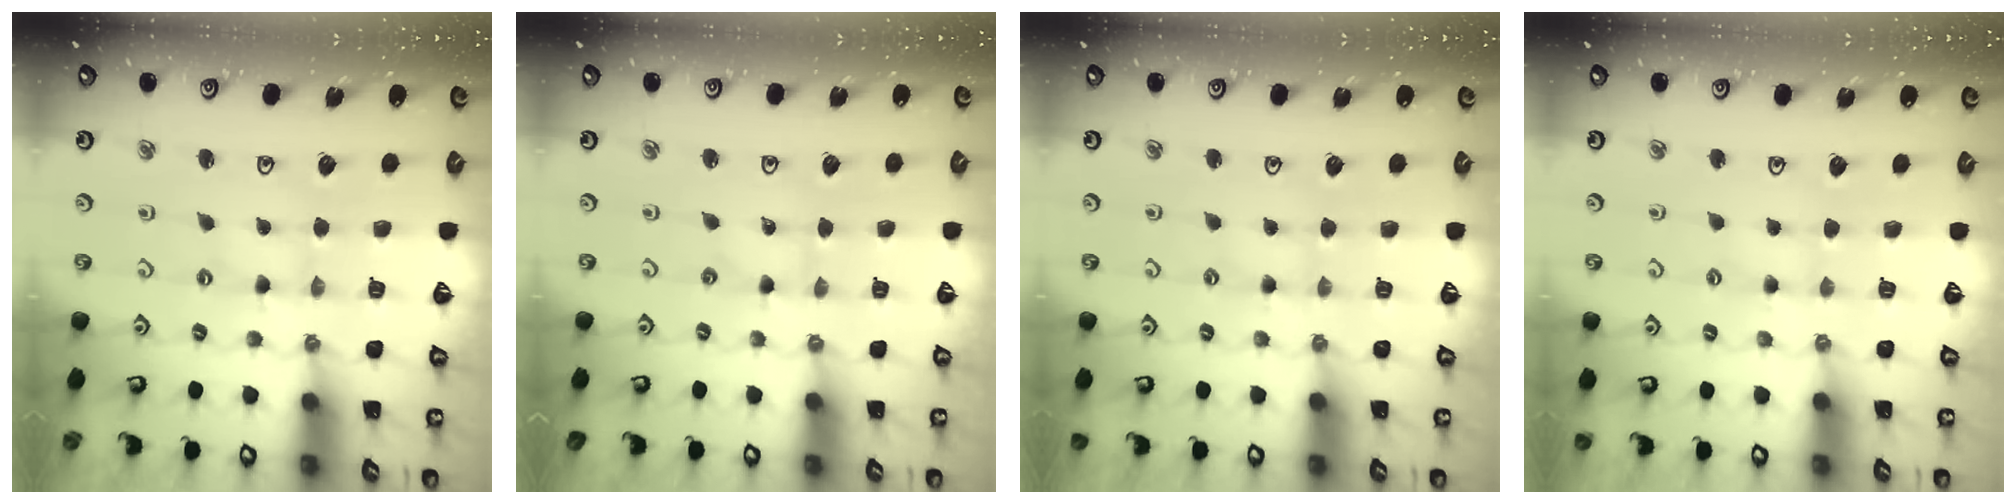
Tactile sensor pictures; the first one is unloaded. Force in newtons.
{"total": 0.0}
{"total": 1.3, "press": 1.2, "slide": 0.3}
{"total": 2.0, "press": 2.0, "slide": 0.3}